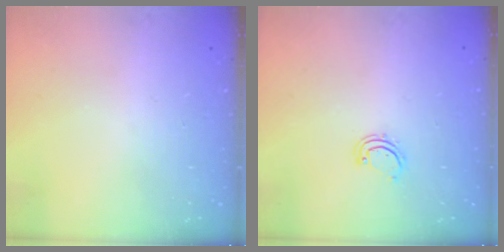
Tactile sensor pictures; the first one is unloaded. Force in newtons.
{"total": 2.5, "press": 2.5, "slide": 0.3}